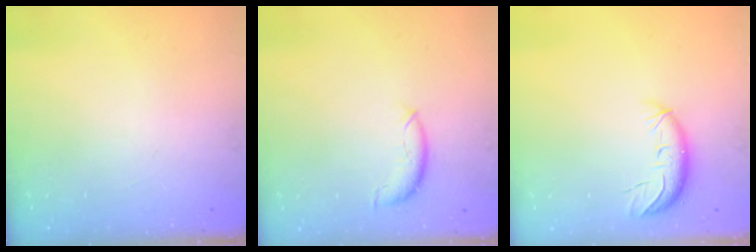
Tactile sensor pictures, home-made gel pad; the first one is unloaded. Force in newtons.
{"total": 7.8, "press": 7.8, "slide": 0.5}
{"total": 9.6, "press": 9.3, "slide": 2.5}